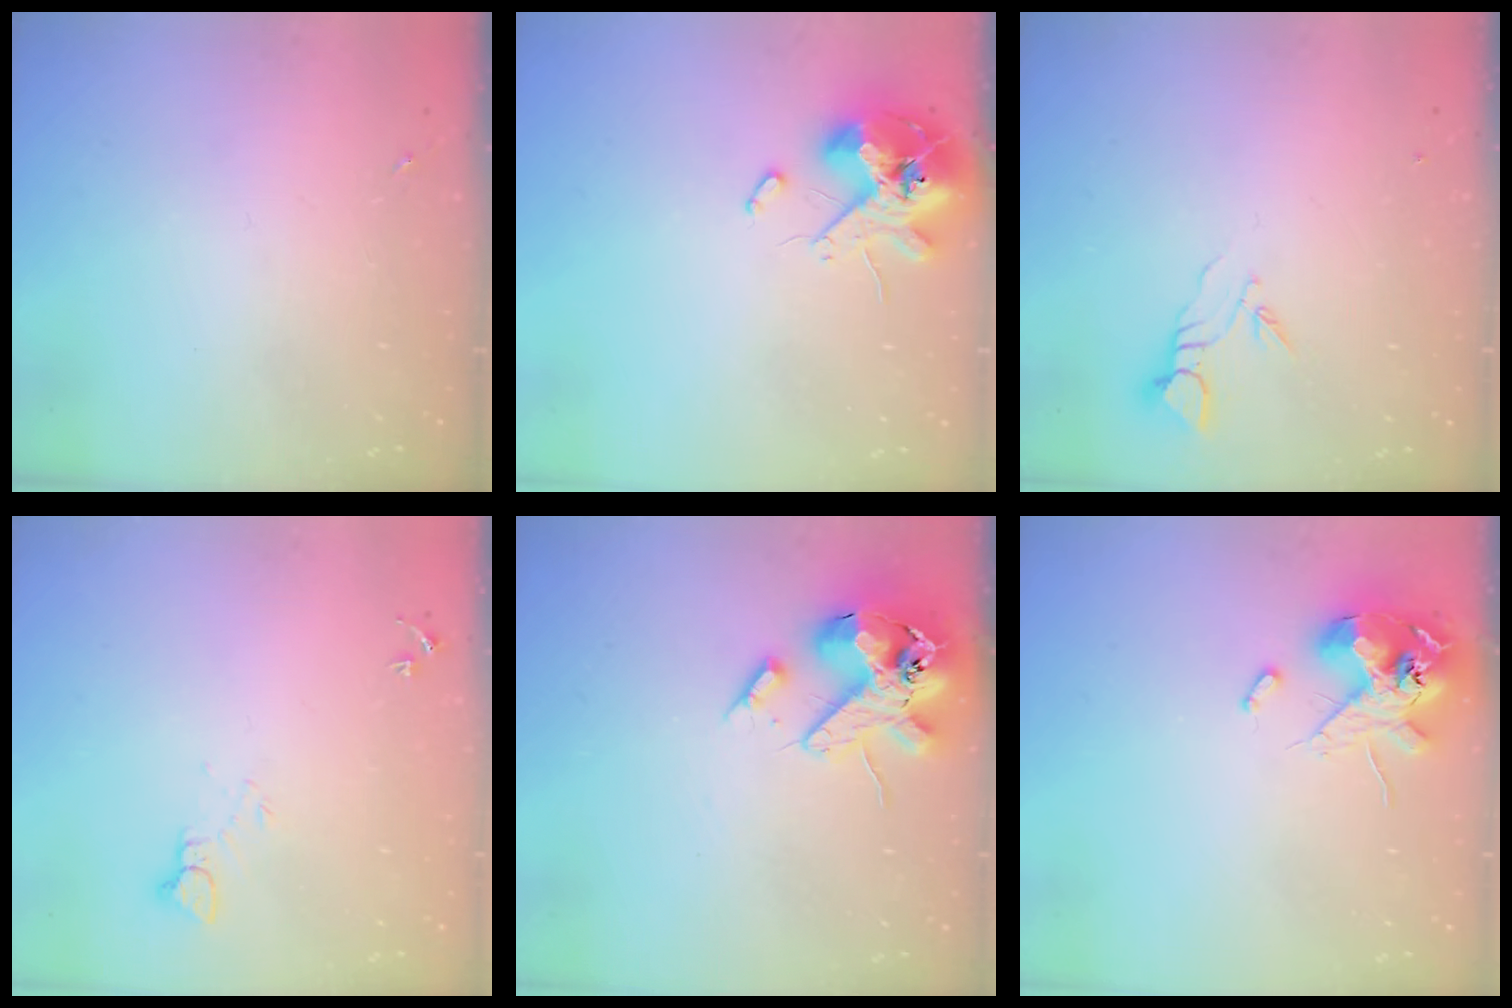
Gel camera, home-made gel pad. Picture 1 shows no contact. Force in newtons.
{"total": 13.9, "press": 13.7, "slide": 2.2}
{"total": 3.7, "press": 3.7, "slide": 0.1}
{"total": 4.5, "press": 4.5, "slide": 0.3}
{"total": 16.9, "press": 16.7, "slide": 2.8}
{"total": 13.1, "press": 12.9, "slide": 2.2}